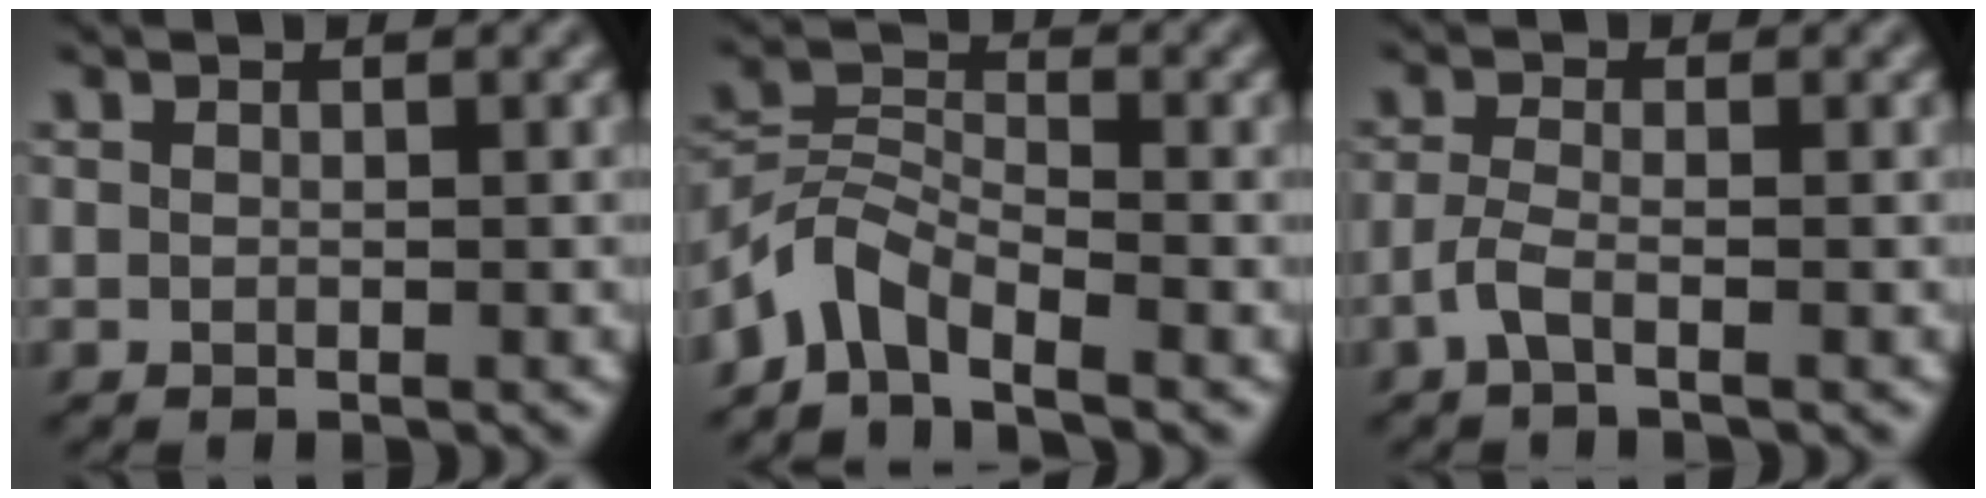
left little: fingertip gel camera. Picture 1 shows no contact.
{"total": 3.9, "force": [-3.3, 1.5, 1.5], "torque": [-0.025, 0.006, -0.079]}
{"total": 1.8, "force": [-1.1, 0.4, 1.5], "torque": [-0.037, 0.002, -0.027]}